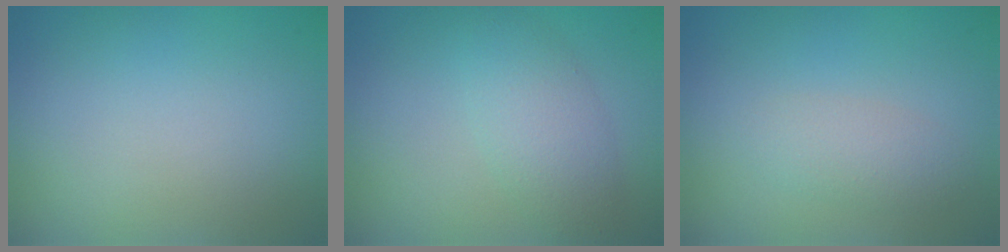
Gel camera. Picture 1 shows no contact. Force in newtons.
{"total": 3.1, "press": 3.1, "slide": 0.1}
{"total": 2.0, "press": 2.0, "slide": 0.1}